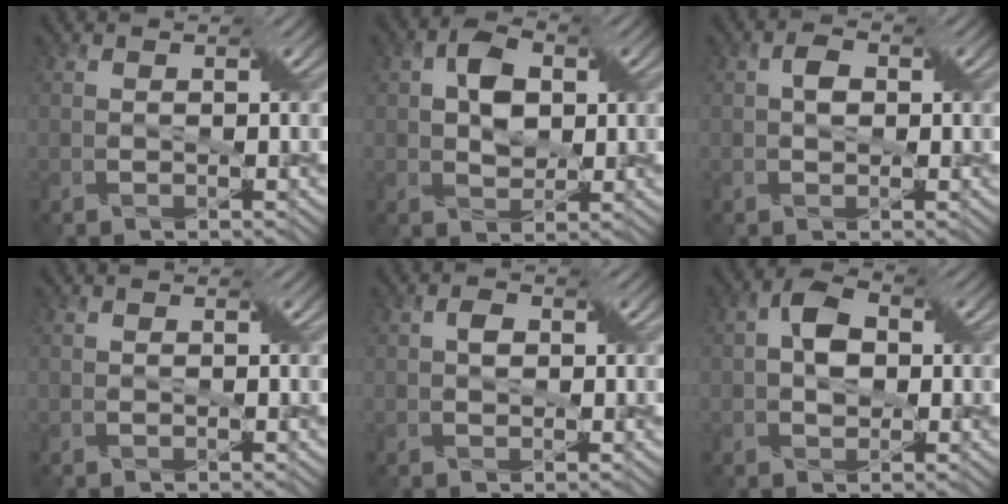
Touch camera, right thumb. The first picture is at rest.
{"total": 5.1, "force": [1.0, 3.5, 3.6], "torque": [-0.066, 0.006, 0.012]}
{"total": 2.0, "force": [0.1, 1.4, 1.4], "torque": [-0.027, 0.004, -0.002]}
{"total": 0.0}
{"total": 1.4, "force": [0.2, 1.0, 1.0], "torque": [-0.019, 0.004, 0.000]}
{"total": 4.3, "force": [0.2, 3.0, 3.1], "torque": [-0.056, 0.006, -0.005]}